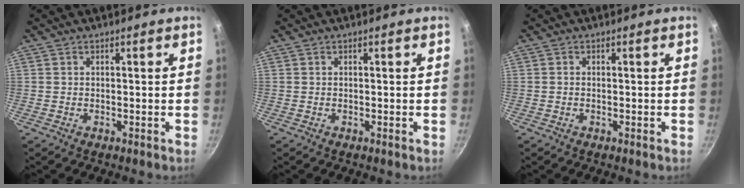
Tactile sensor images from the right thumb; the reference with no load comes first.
{"total": 0.0}
{"total": 0.0}